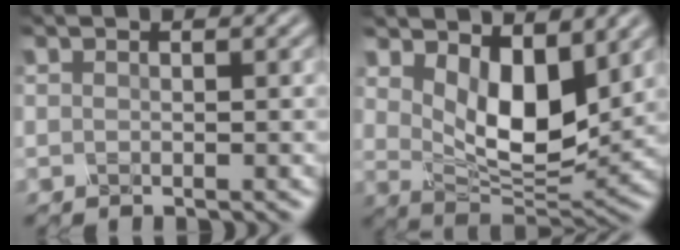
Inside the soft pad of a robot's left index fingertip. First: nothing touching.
{"total": 6.4, "force": [2.3, 3.1, 5.2], "torque": [-0.100, -0.020, 0.054]}